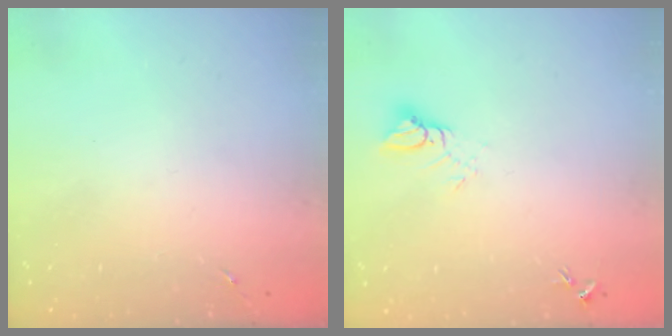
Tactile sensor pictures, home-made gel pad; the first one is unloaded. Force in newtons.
{"total": 5.0, "press": 5.0, "slide": 0.4}